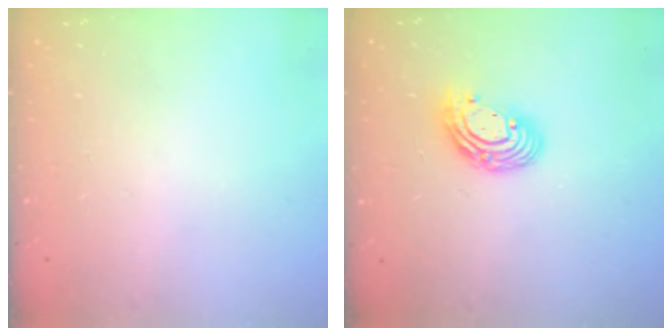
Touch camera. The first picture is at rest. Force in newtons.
{"total": 9.9, "press": 9.9, "slide": 0.8}